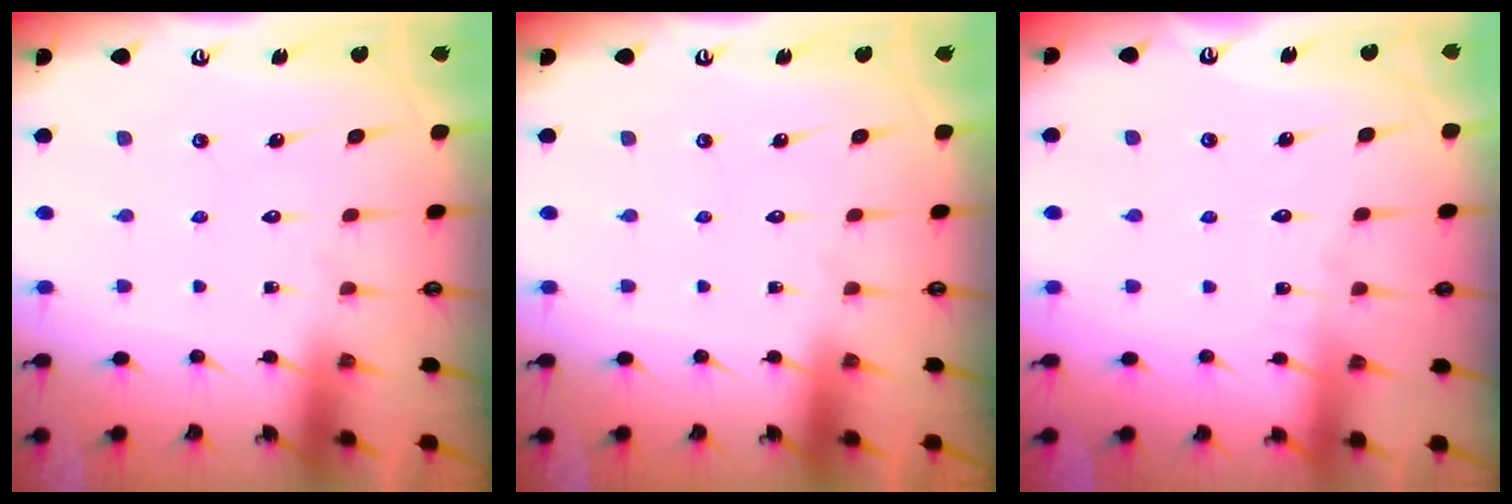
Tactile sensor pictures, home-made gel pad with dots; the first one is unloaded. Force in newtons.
{"total": 0.0}
{"total": 2.4, "press": 2.4, "slide": 0.3}